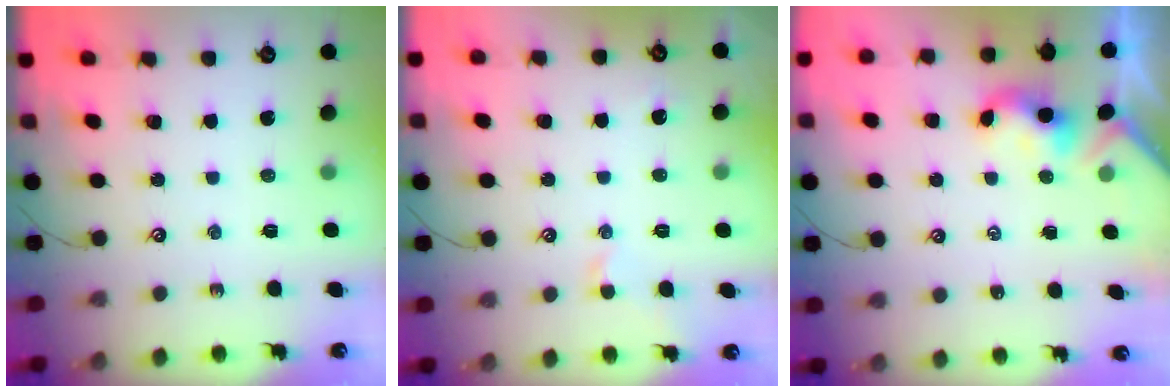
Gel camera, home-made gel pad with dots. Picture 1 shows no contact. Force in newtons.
{"total": 0.9, "press": 0.7, "slide": 0.6}
{"total": 2.4, "press": 2.3, "slide": 0.2}